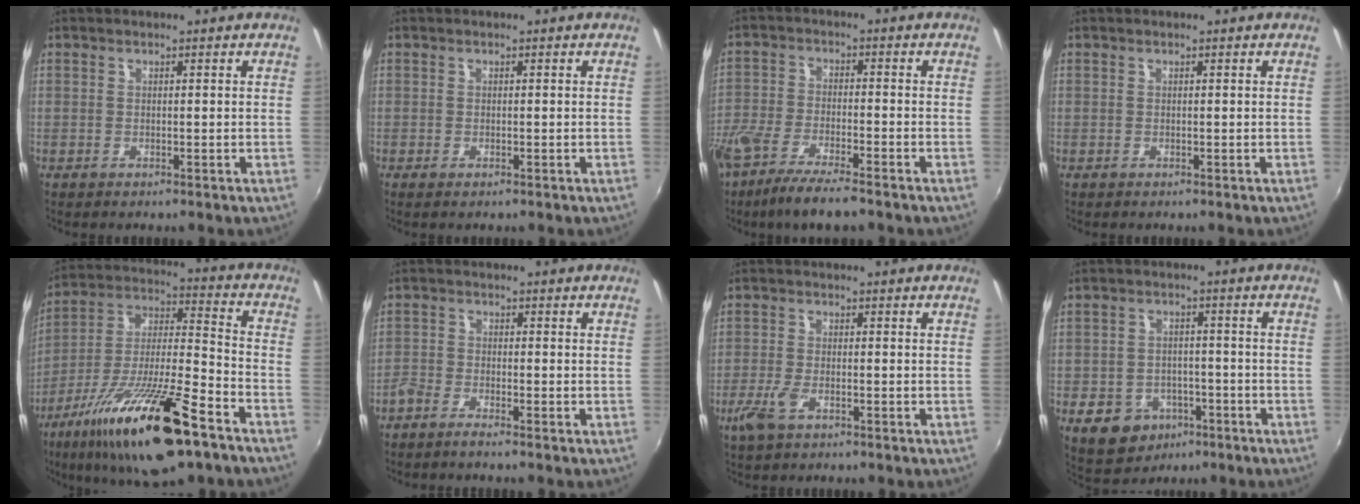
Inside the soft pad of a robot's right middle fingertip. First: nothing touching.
{"total": 0.7, "force": [-0.4, 0.1, 0.6], "torque": [-0.010, -0.003, -0.006]}
{"total": 10.5, "force": [-8.0, 2.0, 6.5], "torque": [-0.149, -0.033, -0.152]}
{"total": 0.0}
{"total": 23.6, "force": [-14.5, 4.8, 18.0], "torque": [-0.324, -0.036, -0.251]}
{"total": 2.9, "force": [-2.5, 0.4, 1.4], "torque": [-0.045, -0.003, -0.058]}
{"total": 4.5, "force": [-2.5, 1.8, 3.3], "torque": [-0.084, -0.009, -0.050]}
{"total": 10.4, "force": [-5.5, 7.6, 4.4], "torque": [-0.111, 0.008, -0.065]}